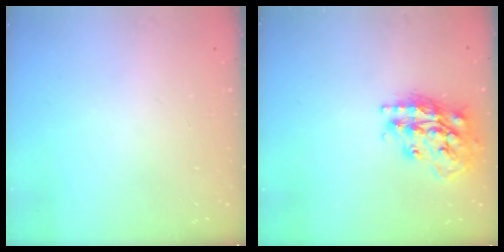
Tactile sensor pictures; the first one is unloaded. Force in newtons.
{"total": 17.9, "press": 17.8, "slide": 1.5}